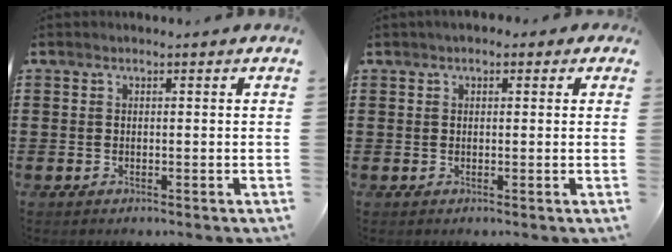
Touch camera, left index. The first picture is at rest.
{"total": 1.3, "force": [0.4, 1.0, 0.8], "torque": [-0.017, 0.008, 0.007]}